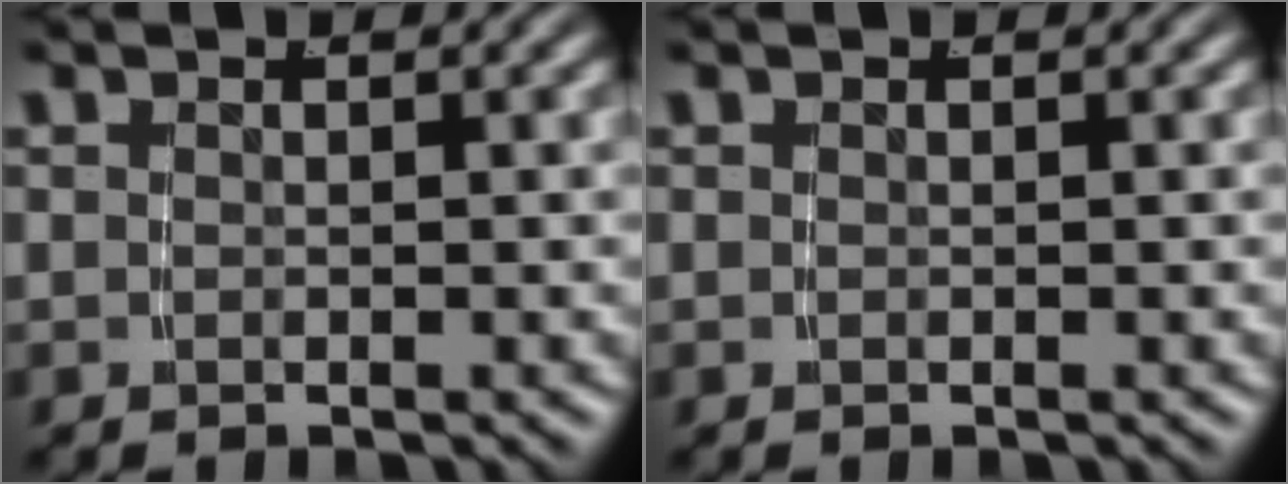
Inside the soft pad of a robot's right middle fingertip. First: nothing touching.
{"total": 0.0}